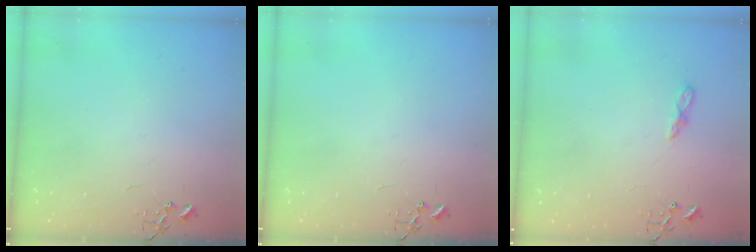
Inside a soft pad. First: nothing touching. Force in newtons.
{"total": 0.0}
{"total": 4.6, "press": 4.6, "slide": 0.6}